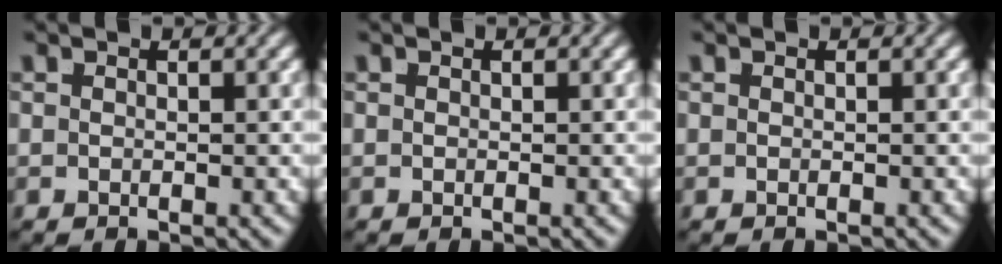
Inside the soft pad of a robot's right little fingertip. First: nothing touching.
{"total": 0.0}
{"total": 0.0}